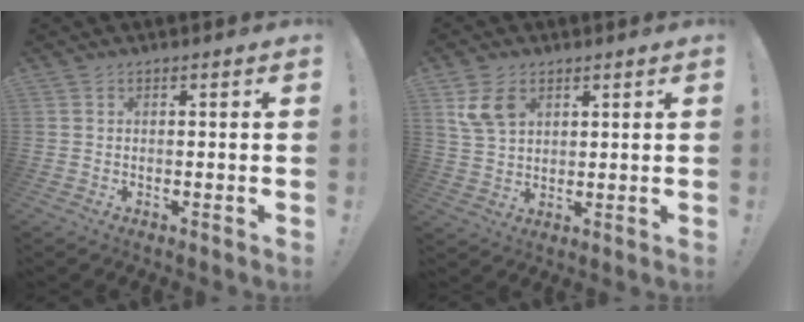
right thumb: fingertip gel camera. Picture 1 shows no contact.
{"total": 8.5, "force": [4.0, 5.8, 4.7], "torque": [-0.085, -0.007, 0.079]}